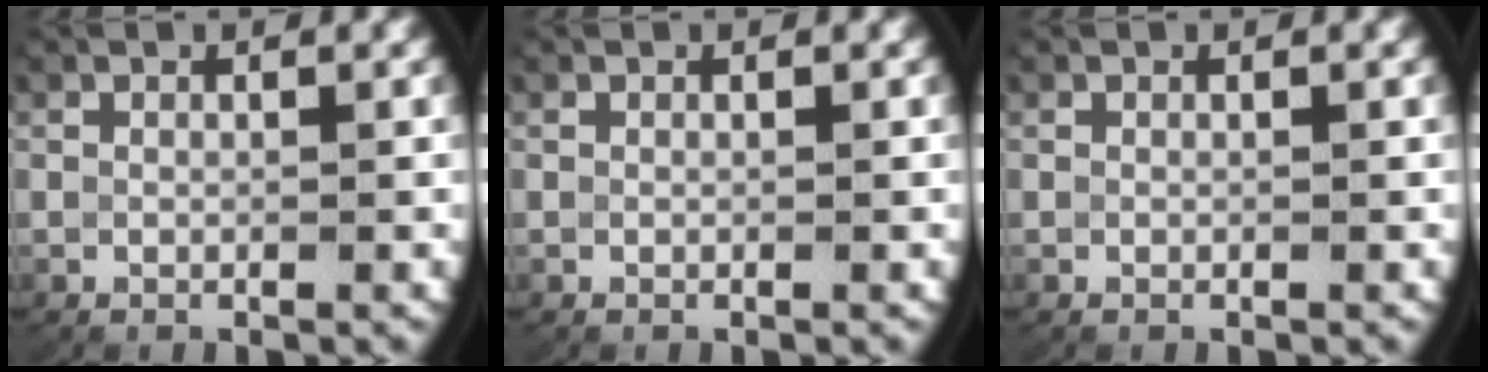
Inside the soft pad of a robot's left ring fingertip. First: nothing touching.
{"total": 0.0}
{"total": 0.0}